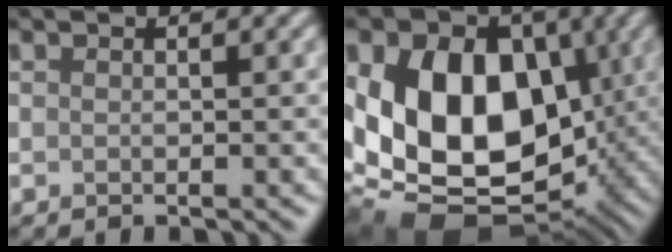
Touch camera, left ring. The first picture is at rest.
{"total": 16.2, "force": [0.5, 11.5, 11.3], "torque": [-0.184, -0.012, 0.005]}